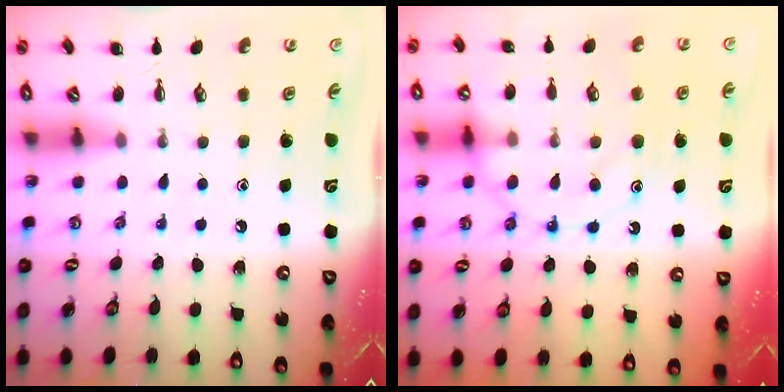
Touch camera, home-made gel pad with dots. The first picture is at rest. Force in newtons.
{"total": 11.8, "press": 11.8, "slide": 0.9}